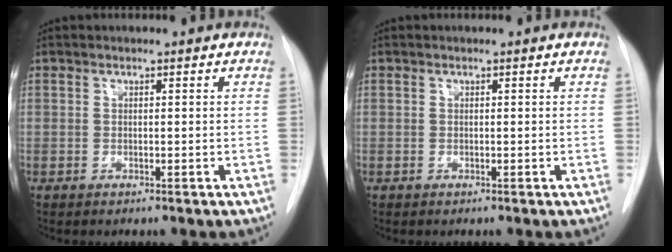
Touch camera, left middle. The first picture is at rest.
{"total": 0.0}